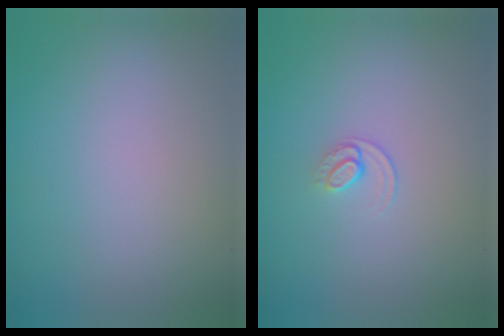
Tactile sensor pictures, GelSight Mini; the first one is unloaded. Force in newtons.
{"total": 1.0, "press": 0.6, "slide": 0.8}